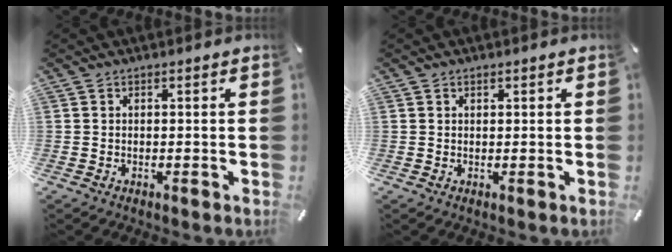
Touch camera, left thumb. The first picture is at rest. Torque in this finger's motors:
{"motor_torque": [-0.22, -0.04, 0.00, 0.08, -0.01]}